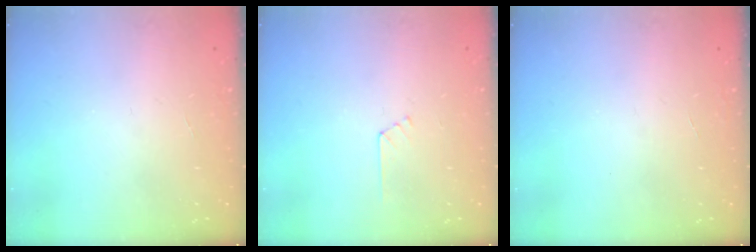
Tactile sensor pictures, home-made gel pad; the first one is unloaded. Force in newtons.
{"total": 3.6, "press": 3.6, "slide": 0.4}
{"total": 0.0}